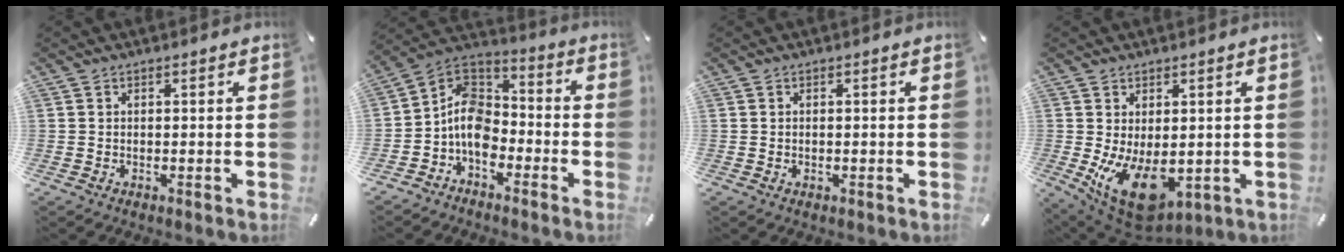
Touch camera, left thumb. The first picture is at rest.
{"total": 10.3, "force": [-5.0, 7.5, 5.0], "torque": [-0.126, 0.015, -0.100]}
{"total": 0.5, "force": [0.0, 0.3, 0.5], "torque": [-0.009, -0.001, 0.000]}
{"total": 11.5, "force": [-2.1, 6.6, 9.1], "torque": [-0.153, -0.003, -0.026]}